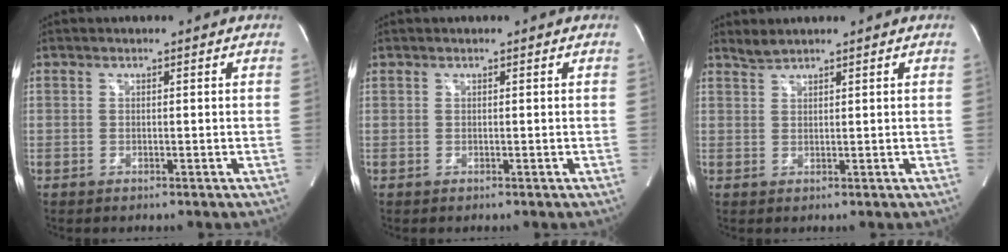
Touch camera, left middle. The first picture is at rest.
{"total": 0.0}
{"total": 1.6, "force": [1.6, -0.2, 0.2], "torque": [-0.005, 0.006, 0.037]}